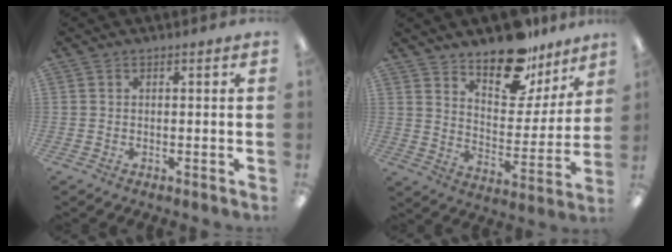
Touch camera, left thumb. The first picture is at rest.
{"total": 16.2, "force": [13.0, 7.2, 6.5], "torque": [-0.098, -0.090, 0.232]}